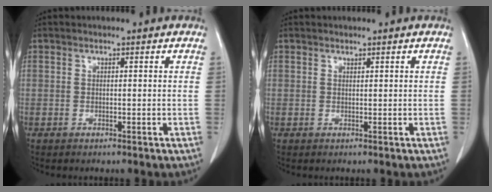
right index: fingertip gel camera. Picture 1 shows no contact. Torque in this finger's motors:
{"motor_torque": [-0.14, 0.19, -0.03, -0.01]}